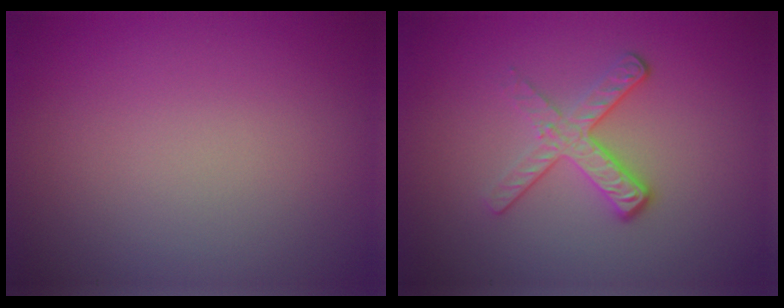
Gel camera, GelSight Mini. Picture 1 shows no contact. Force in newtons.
{"total": 3.5, "press": 2.4, "slide": 2.5}